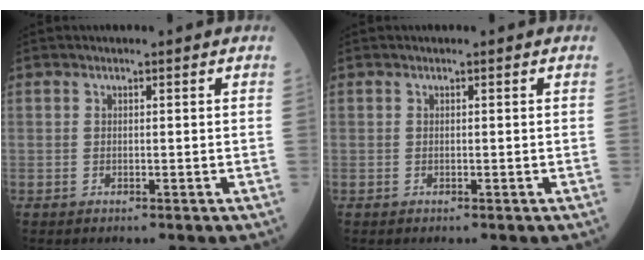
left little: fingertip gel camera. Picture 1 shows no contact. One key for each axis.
{"total": 0.0}